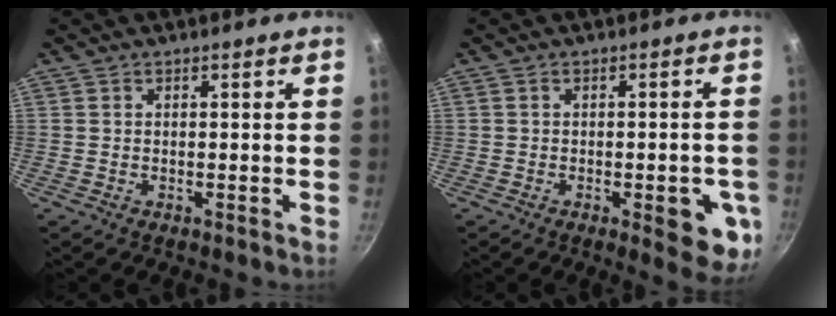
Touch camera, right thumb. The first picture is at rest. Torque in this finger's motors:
{"motor_torque": [0.89, 1.03, -0.13, 0.04, 0.08]}